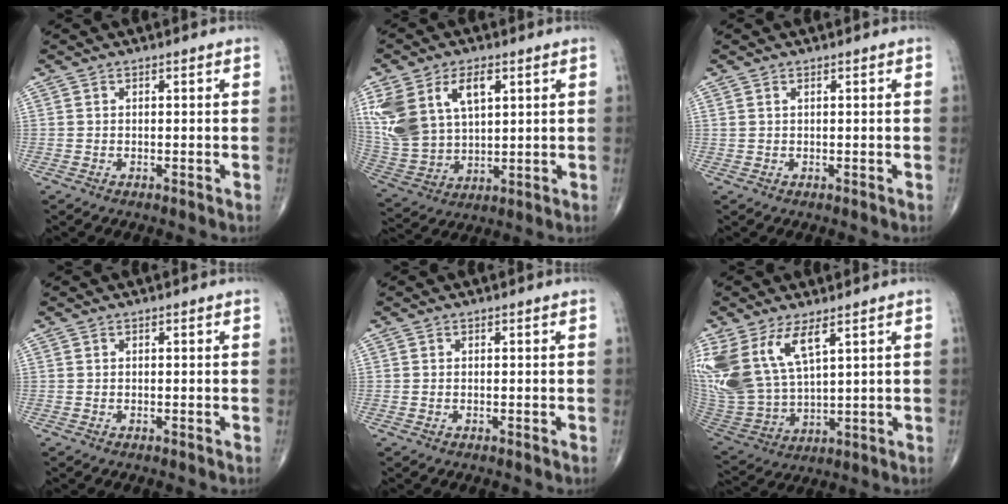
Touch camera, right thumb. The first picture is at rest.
{"total": 17.2, "force": [6.4, 10.3, 12.2], "torque": [-0.259, -0.012, 0.136]}
{"total": 0.5, "force": [0.3, 0.1, 0.3], "torque": [-0.010, 0.009, 0.010]}
{"total": 0.0}
{"total": 0.0}
{"total": 16.1, "force": [7.6, 7.4, 12.1], "torque": [-0.264, -0.031, 0.169]}